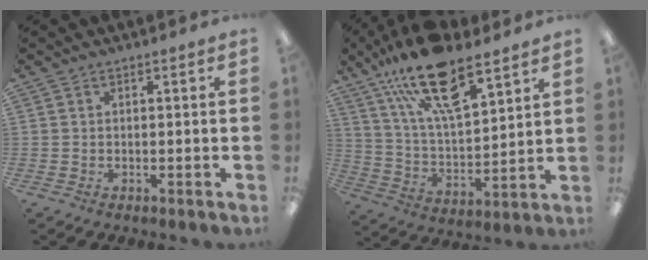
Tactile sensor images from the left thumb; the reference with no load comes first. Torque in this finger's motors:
{"motor_torque": [1.00, 0.25, 2.00, -0.77, 0.56]}